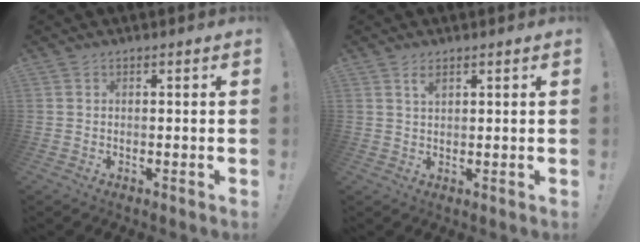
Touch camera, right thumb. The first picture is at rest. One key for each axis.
{"total": 2.3, "fx": 1.3, "fy": 1.0, "fz": 1.6, "tx": -0.027, "ty": -0.002, "tz": 0.022}